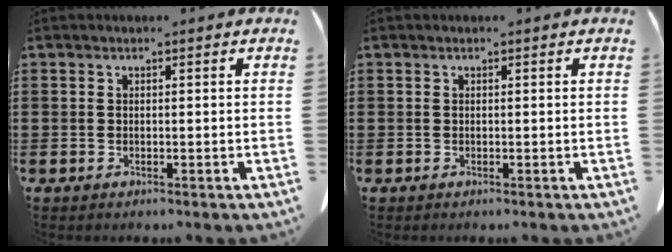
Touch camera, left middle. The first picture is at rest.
{"total": 0.0}